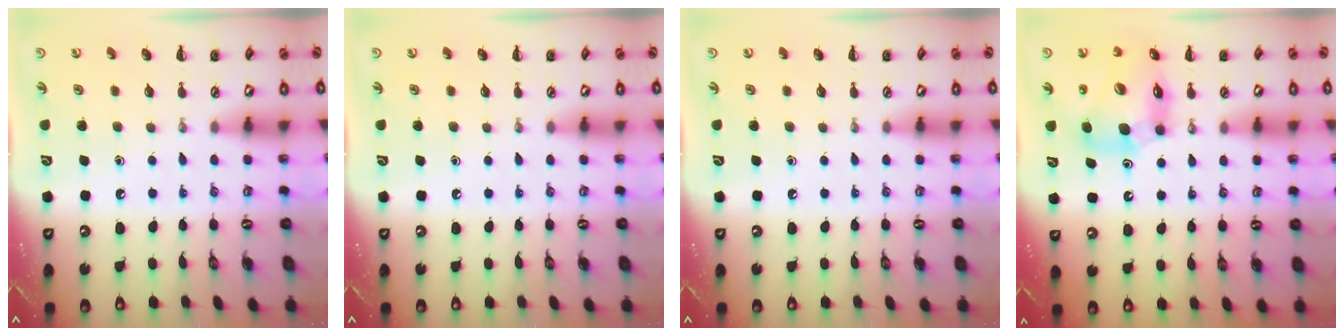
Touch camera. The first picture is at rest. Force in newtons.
{"total": 0.0}
{"total": 0.0}
{"total": 13.8, "press": 13.2, "slide": 4.0}